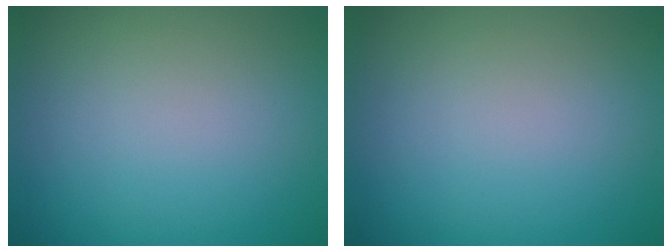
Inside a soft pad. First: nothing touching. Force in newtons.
{"total": 0.0}